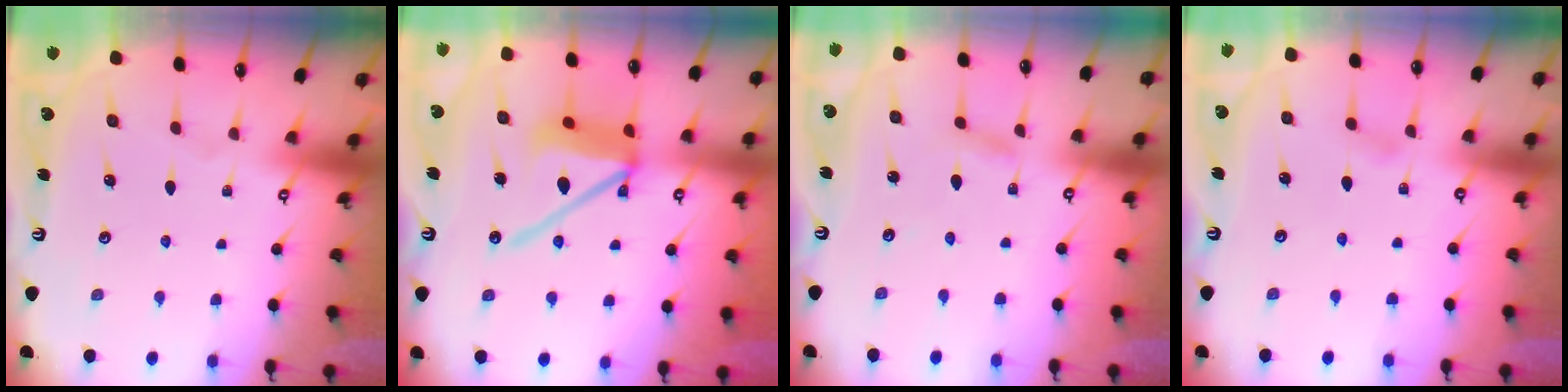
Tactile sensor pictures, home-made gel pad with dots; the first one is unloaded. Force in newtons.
{"total": 13.6, "press": 13.5, "slide": 1.9}
{"total": 1.6, "press": 1.5, "slide": 0.1}
{"total": 3.9, "press": 3.9, "slide": 0.5}